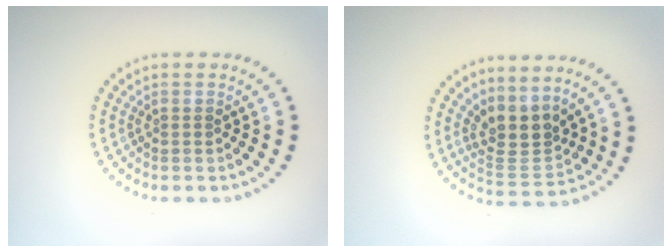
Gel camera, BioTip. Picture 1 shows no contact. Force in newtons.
{"total": 3.6, "press": 2.9, "slide": 2.1}